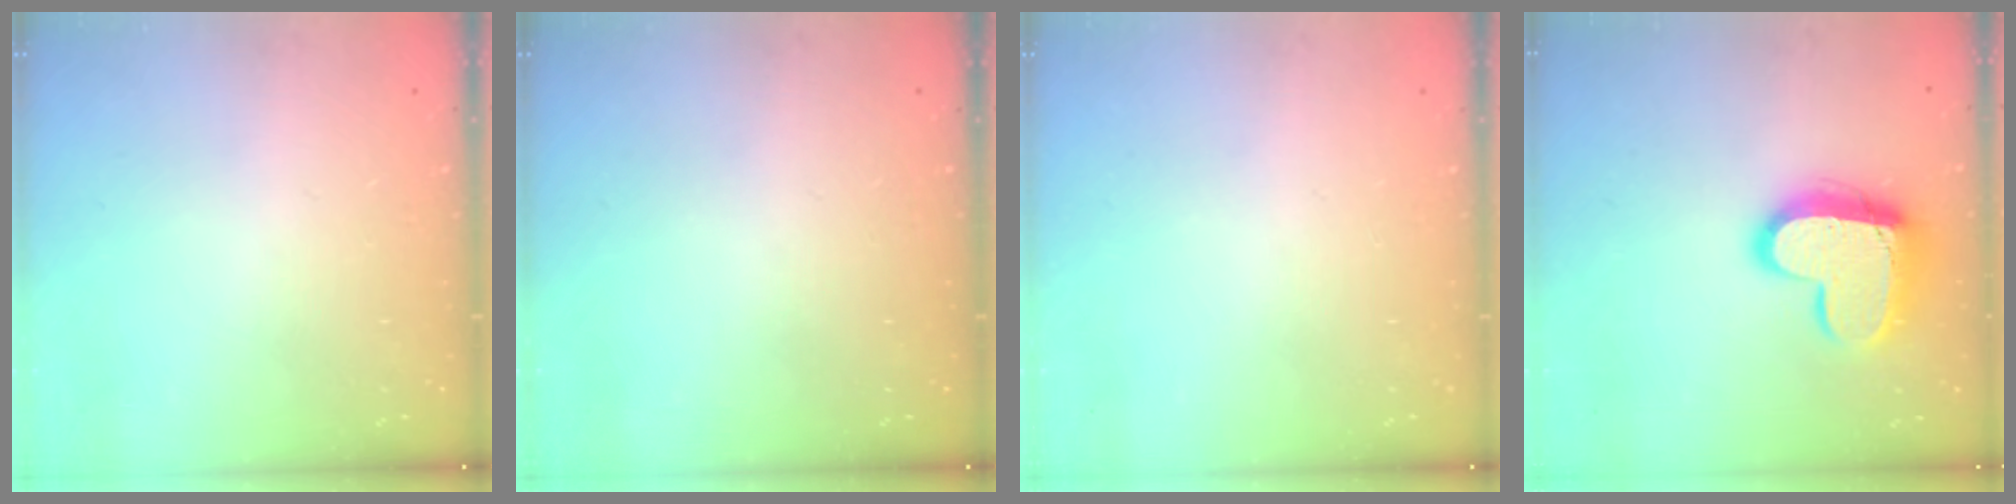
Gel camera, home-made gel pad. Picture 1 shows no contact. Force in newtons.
{"total": 0.0}
{"total": 0.0}
{"total": 16.6, "press": 16.5, "slide": 1.4}